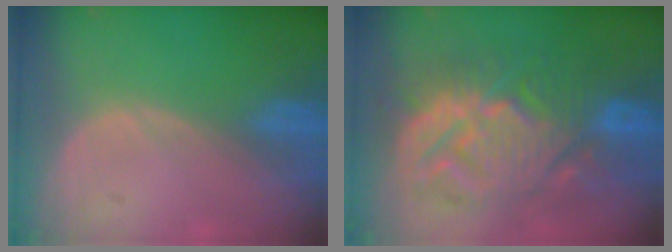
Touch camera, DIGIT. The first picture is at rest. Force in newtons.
{"total": 13.4, "press": 13.4, "slide": 1.5}